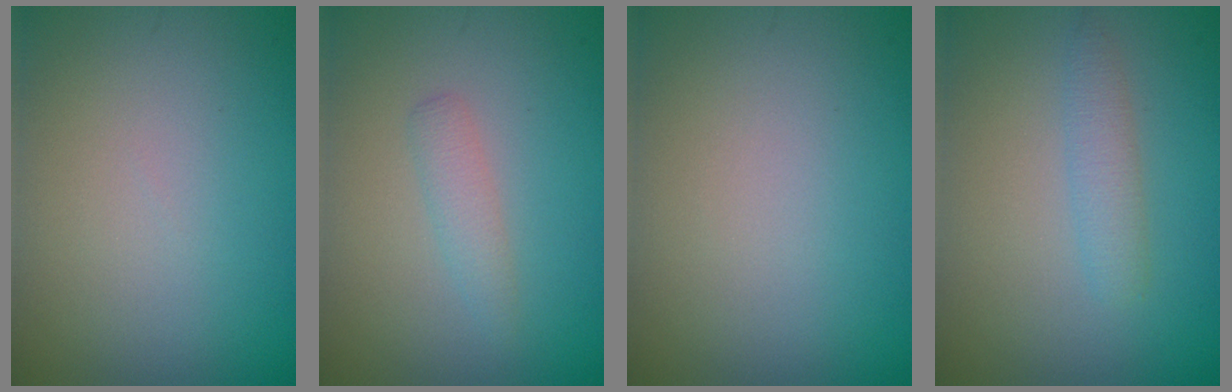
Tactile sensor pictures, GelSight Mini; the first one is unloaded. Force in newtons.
{"total": 1.4, "press": 1.4, "slide": 0.0}
{"total": 0.0}
{"total": 1.7, "press": 1.7, "slide": 0.1}